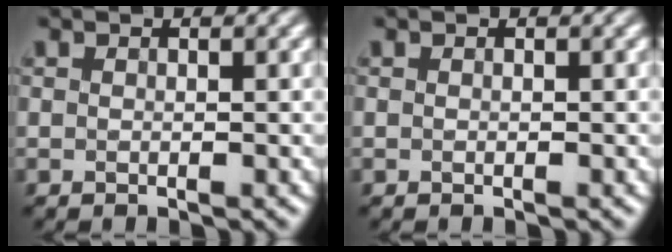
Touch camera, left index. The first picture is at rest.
{"total": 0.0}